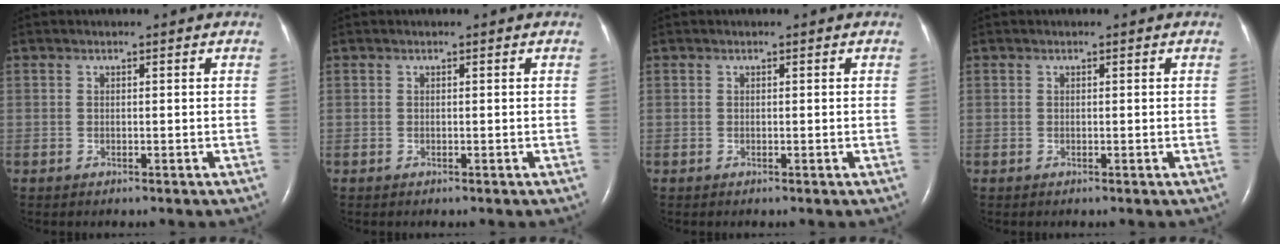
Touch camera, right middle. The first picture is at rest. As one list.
[{"total": 0.0}, {"total": 0.0}, {"total": 0.0}]